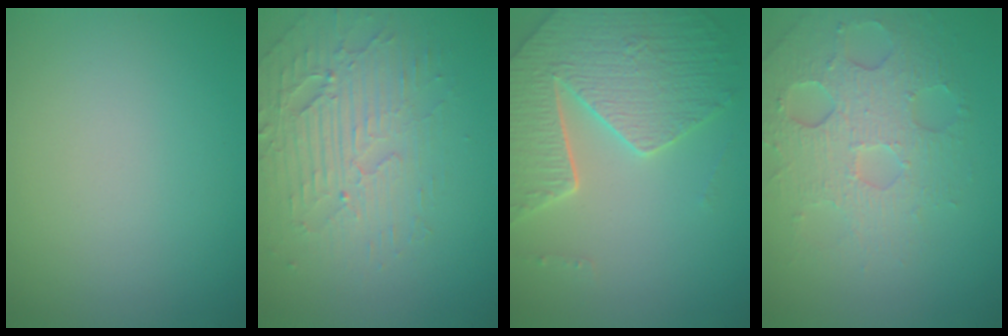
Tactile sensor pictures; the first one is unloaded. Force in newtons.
{"total": 3.9, "press": 3.4, "slide": 1.8}
{"total": 6.7, "press": 5.3, "slide": 4.0}
{"total": 4.8, "press": 4.0, "slide": 2.5}